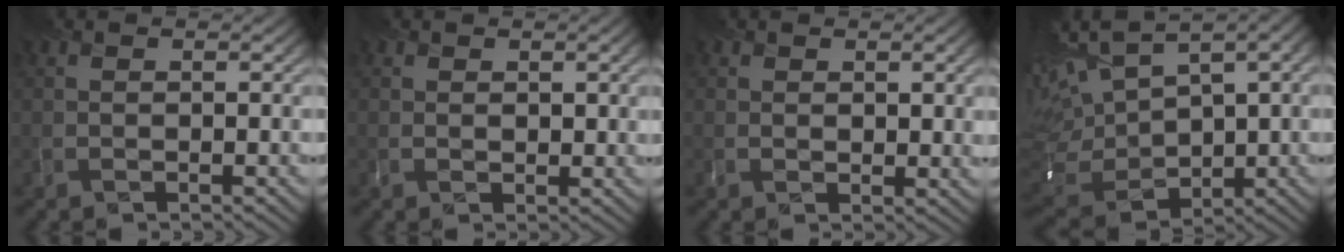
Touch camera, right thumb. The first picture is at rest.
{"total": 1.3, "force": [0.6, 1.0, 0.7], "torque": [-0.010, -0.004, 0.017]}
{"total": 1.9, "force": [0.7, 1.2, 1.4], "torque": [-0.021, -0.005, 0.020]}
{"total": 13.1, "force": [3.9, 6.7, 10.5], "torque": [-0.264, 0.002, 0.095]}